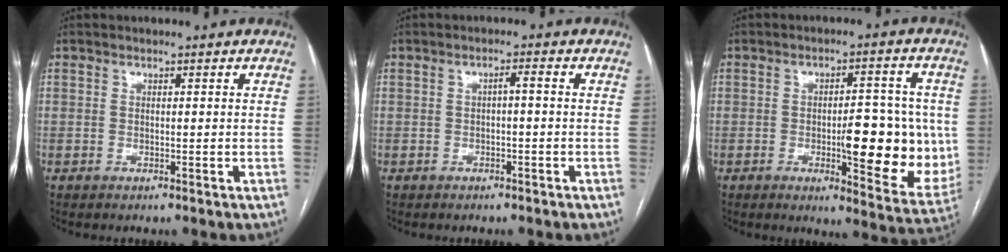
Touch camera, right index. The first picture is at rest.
{"total": 1.4, "force": [-0.2, 0.2, 1.4], "torque": [-0.020, 0.005, -0.001]}
{"total": 14.0, "force": [-1.6, 4.3, 13.2], "torque": [-0.162, 0.004, -0.012]}